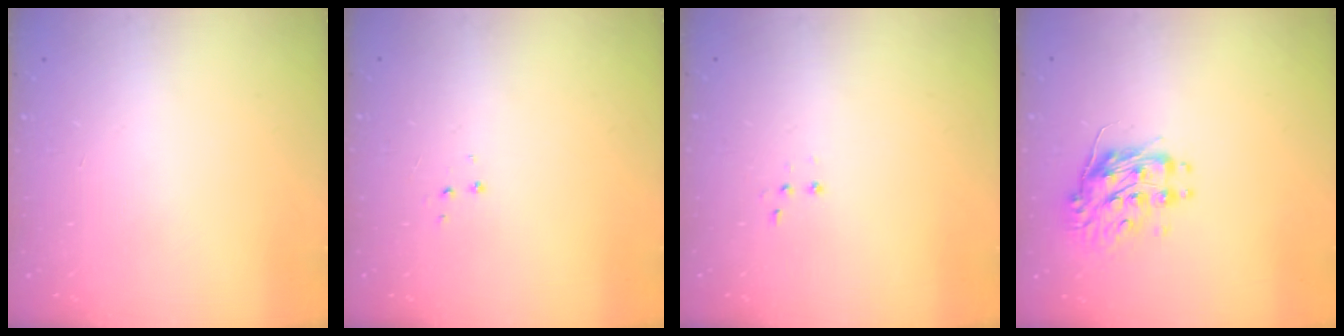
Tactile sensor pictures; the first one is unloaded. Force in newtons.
{"total": 3.4, "press": 3.3, "slide": 0.6}
{"total": 2.8, "press": 2.7, "slide": 0.7}
{"total": 10.4, "press": 10.4, "slide": 0.8}